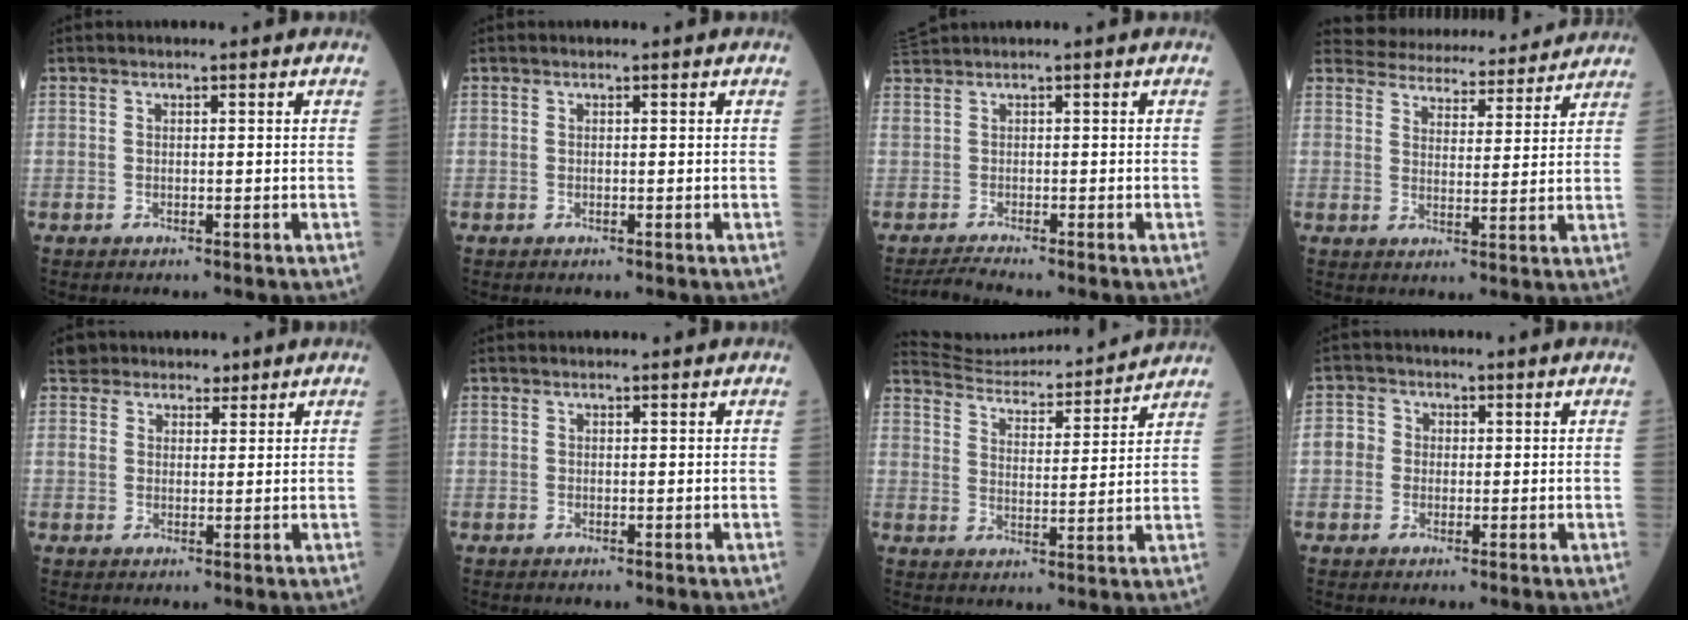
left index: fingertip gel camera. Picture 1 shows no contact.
{"total": 0.0}
{"total": 0.8, "force": [-0.4, 0.2, 0.7], "torque": [-0.036, 0.007, -0.007]}
{"total": 15.3, "force": [14.7, 3.2, 2.8], "torque": [-0.033, 0.016, 0.191]}
{"total": 4.1, "force": [3.0, 2.7, -0.4], "torque": [0.025, 0.007, 0.042]}
{"total": 0.5, "force": [0.5, 0.0, 0.1], "torque": [-0.004, 0.011, 0.010]}
{"total": 14.9, "force": [14.6, 0.7, 3.0], "torque": [-0.053, -0.003, 0.210]}
{"total": 2.9, "force": [-0.2, 2.8, 0.6], "torque": [-0.008, 0.009, -0.007]}